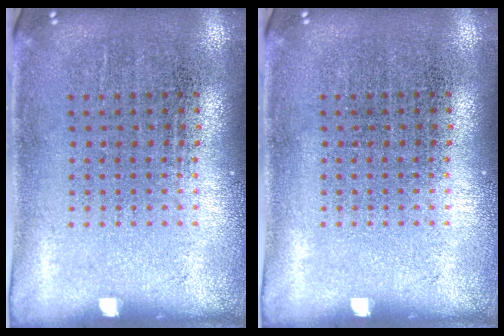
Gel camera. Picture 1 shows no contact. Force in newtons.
{"total": 0.0}